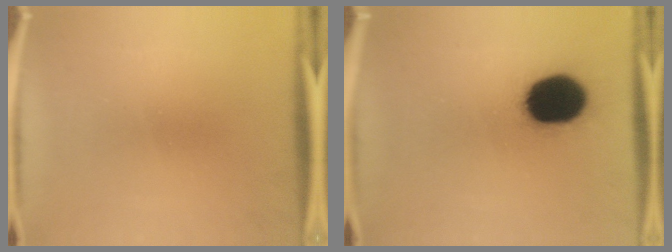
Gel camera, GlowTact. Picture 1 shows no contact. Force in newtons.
{"total": 18.9}